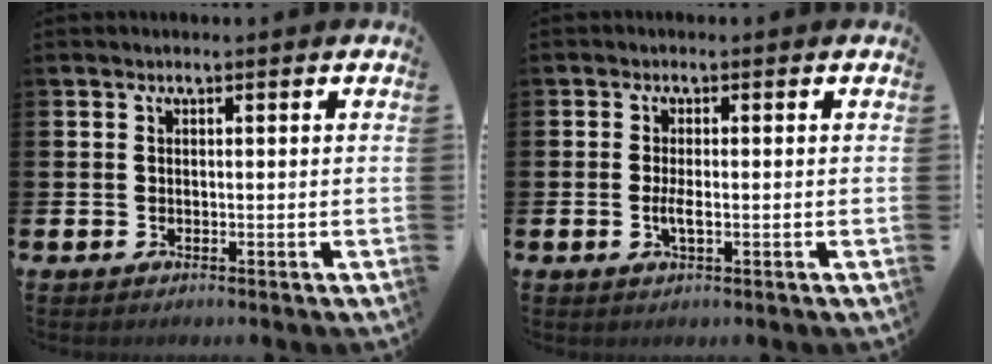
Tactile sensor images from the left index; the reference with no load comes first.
{"total": 1.9, "force": [-0.3, 0.6, 1.8], "torque": [-0.042, 0.003, -0.004]}